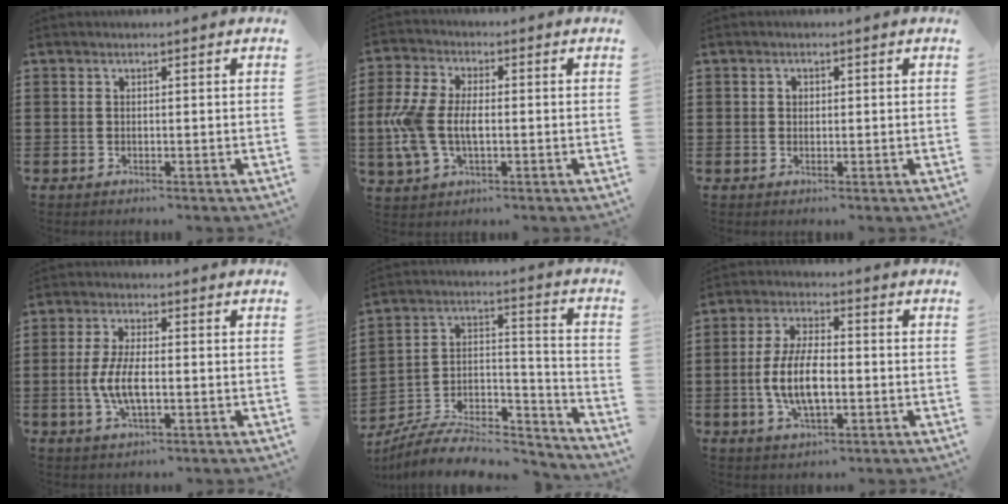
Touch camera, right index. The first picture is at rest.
{"total": 8.0, "force": [-0.8, 4.7, 6.5], "torque": [-0.172, -0.003, -0.025]}
{"total": 0.9, "force": [0.2, 0.7, 0.4], "torque": [-0.010, 0.004, 0.004]}
{"total": 6.4, "force": [-0.9, 2.4, 5.8], "torque": [-0.129, -0.003, -0.024]}
{"total": 7.4, "force": [-6.6, 2.4, 2.3], "torque": [-0.031, 0.014, -0.124]}
{"total": 8.5, "force": [-1.3, 3.8, 7.5], "torque": [-0.164, 0.002, -0.030]}